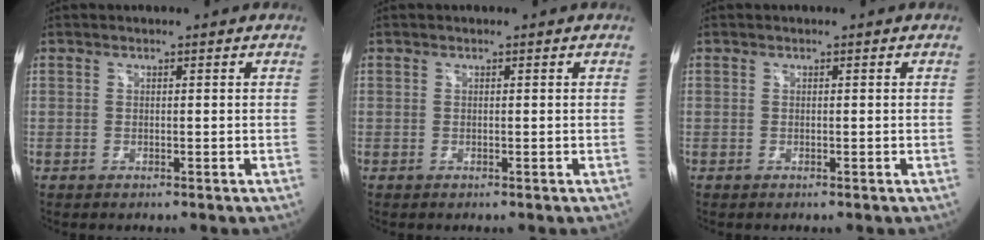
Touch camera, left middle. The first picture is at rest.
{"total": 0.0}
{"total": 0.0}